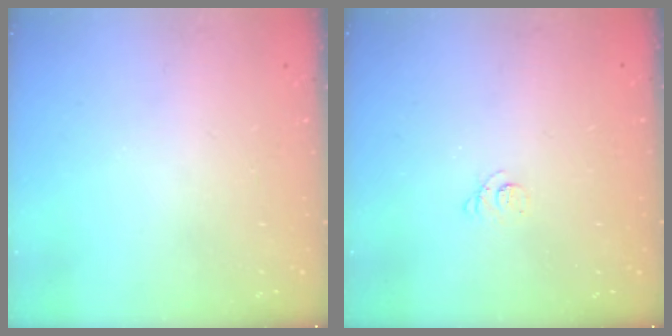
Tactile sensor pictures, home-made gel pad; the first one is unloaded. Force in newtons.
{"total": 2.4, "press": 2.4, "slide": 0.3}